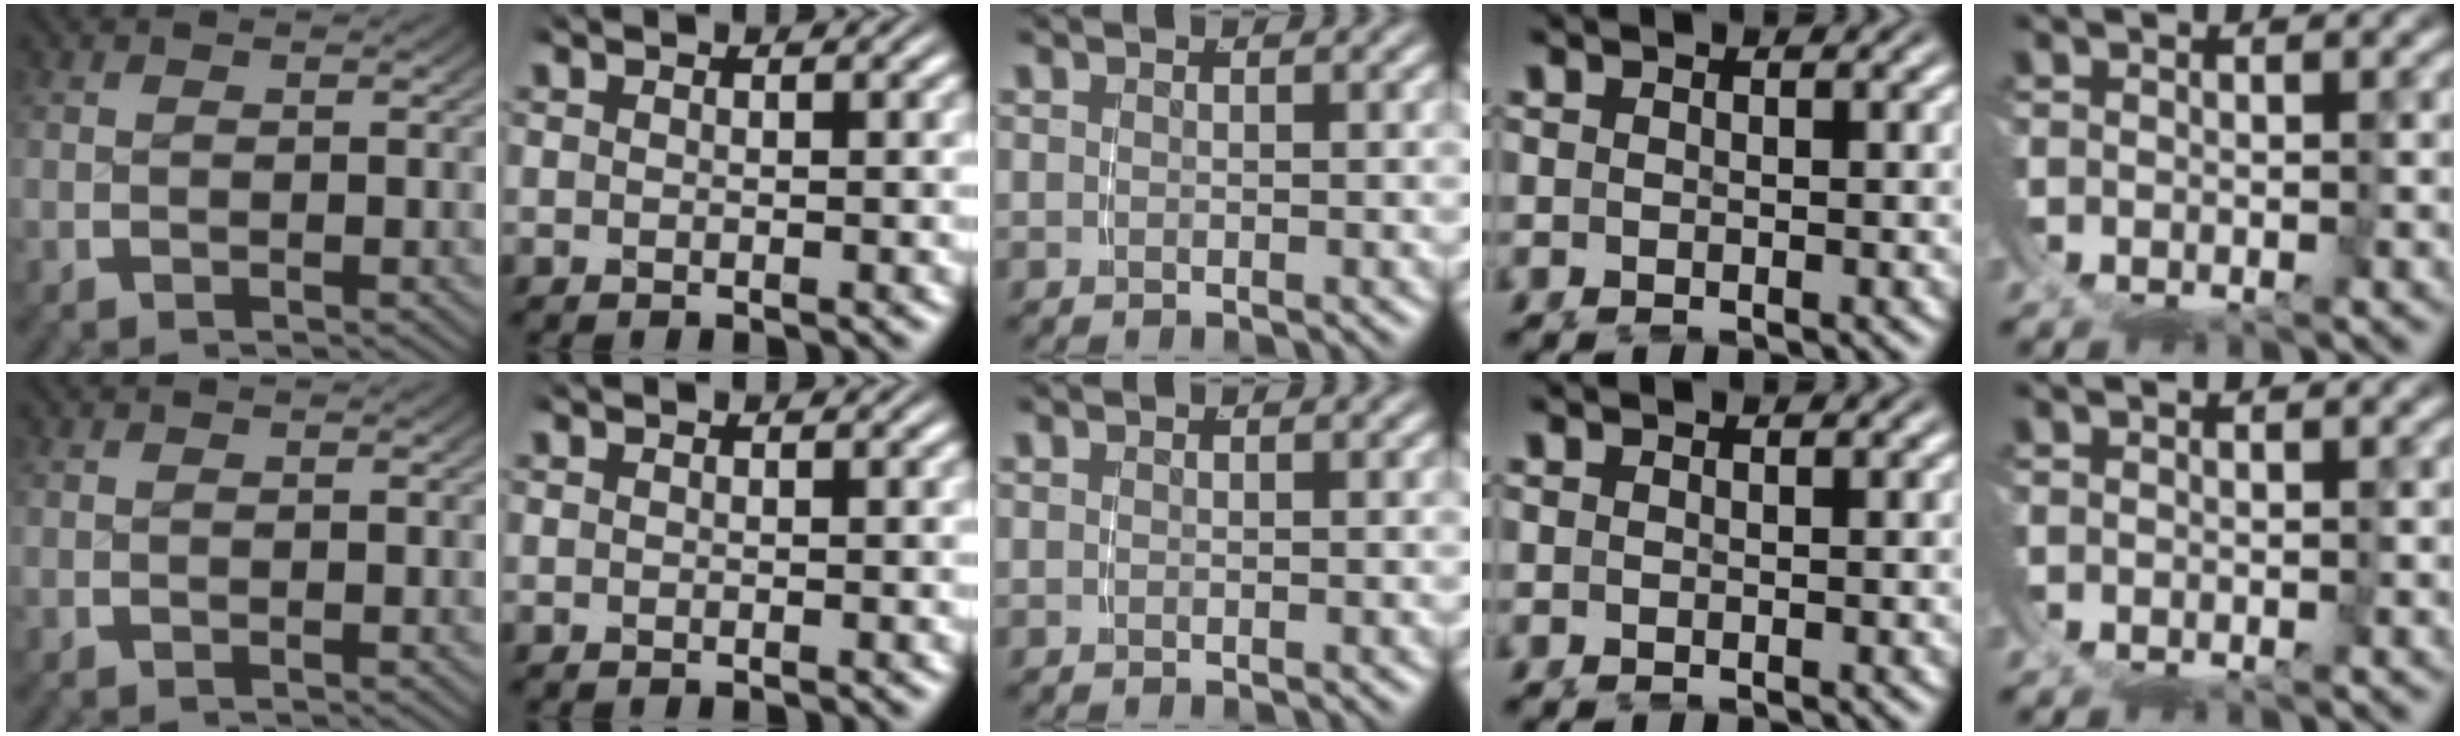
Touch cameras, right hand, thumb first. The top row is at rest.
{}